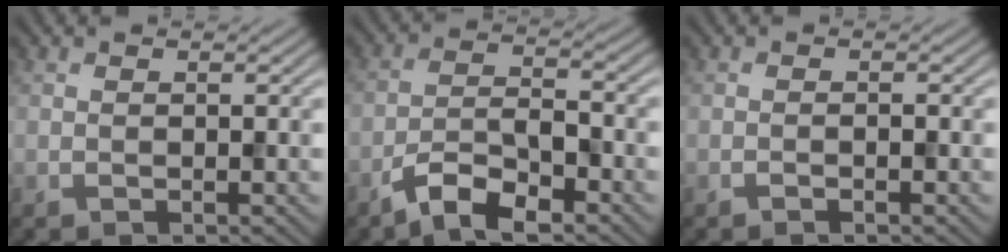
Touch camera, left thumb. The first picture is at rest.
{"total": 6.4, "force": [-4.5, 1.9, 4.2], "torque": [-0.077, 0.005, -0.091]}
{"total": 0.7, "force": [-0.5, 0.0, 0.5], "torque": [-0.009, 0.002, -0.009]}